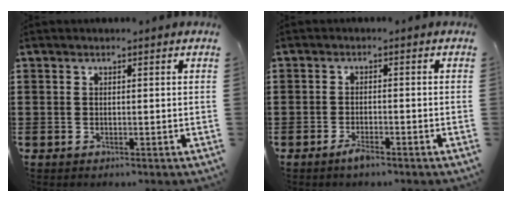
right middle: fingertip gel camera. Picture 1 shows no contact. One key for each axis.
{"total": 2.1, "fx": -1.6, "fy": 0.5, "fz": 1.3, "tx": -0.030, "ty": -0.004, "tz": -0.032}